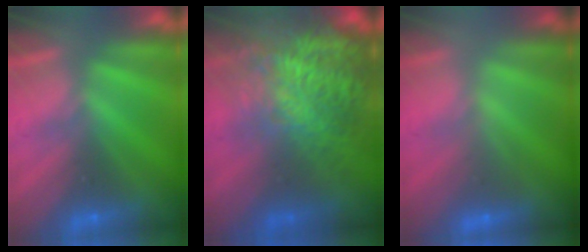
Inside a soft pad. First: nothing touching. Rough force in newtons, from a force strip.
{"total": 10.7}
{"total": 2.2}